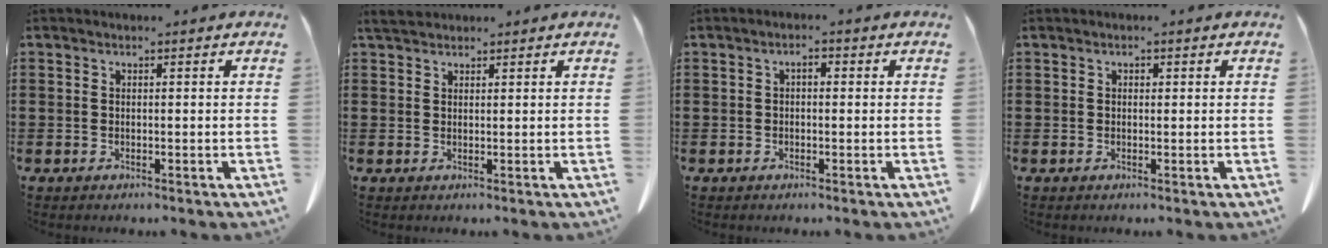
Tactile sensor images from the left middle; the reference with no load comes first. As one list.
[{"total": 2.2, "force": [1.8, 0.8, 0.8], "torque": [-0.023, 0.003, 0.037]}, {"total": 1.5, "force": [-0.3, 0.7, 1.3], "torque": [-0.029, 0.002, -0.007]}, {"total": 0.5, "force": [0.2, 0.4, 0.2], "torque": [-0.007, 0.001, 0.005]}]